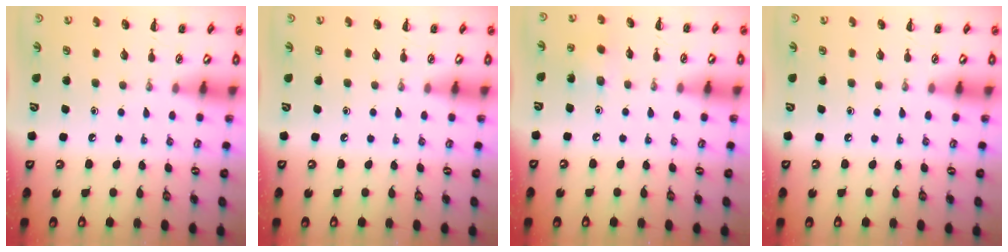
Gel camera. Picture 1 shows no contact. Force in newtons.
{"total": 0.0}
{"total": 3.7, "press": 3.6, "slide": 0.9}
{"total": 0.0}